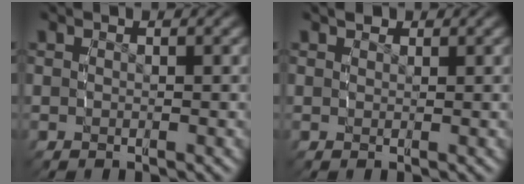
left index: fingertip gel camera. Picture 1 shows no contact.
{"total": 1.0, "force": [0.9, 0.4, 0.0], "torque": [0.004, -0.001, 0.015]}